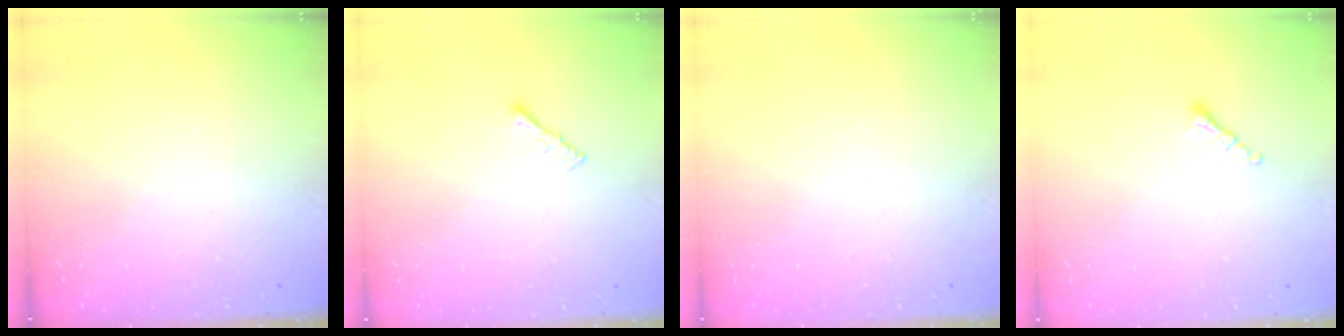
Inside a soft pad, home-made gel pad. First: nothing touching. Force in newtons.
{"total": 1.3, "press": 1.3, "slide": 0.4}
{"total": 0.0}
{"total": 1.3, "press": 1.2, "slide": 0.5}